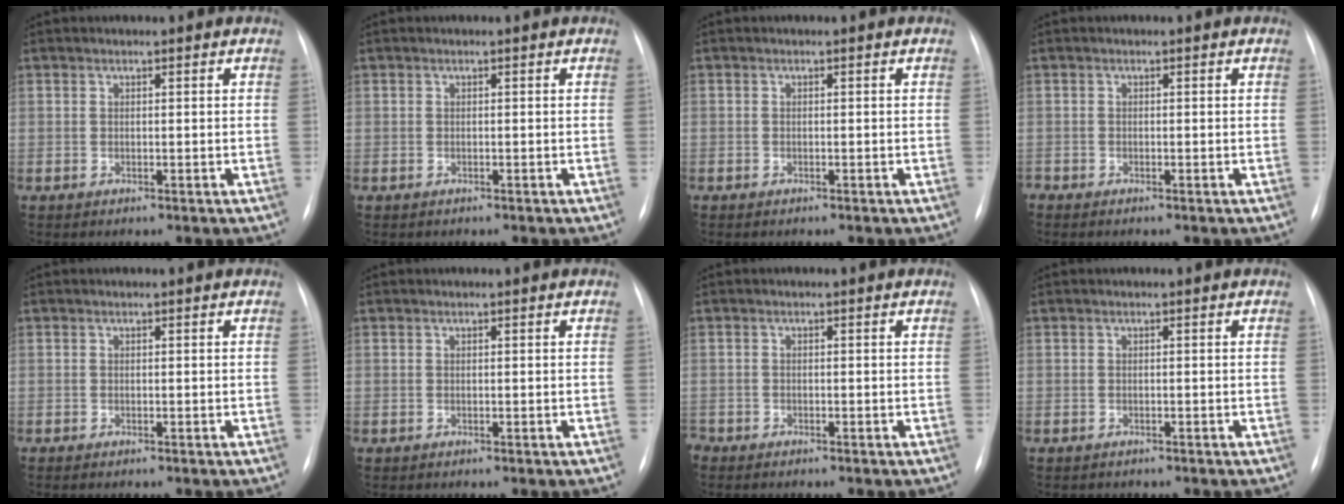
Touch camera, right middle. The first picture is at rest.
{"total": 0.5, "force": [-0.3, 0.4, -0.1], "torque": [-0.004, 0.006, -0.005]}
{"total": 0.6, "force": [-0.5, 0.3, 0.2], "torque": [-0.003, 0.001, -0.006]}
{"total": 0.0}
{"total": 0.8, "force": [-0.6, 0.1, 0.5], "torque": [-0.009, -0.002, -0.005]}
{"total": 0.0}
{"total": 1.5, "force": [-1.3, 0.6, 0.2], "torque": [0.002, 0.001, -0.020]}
{"total": 0.9, "force": [-0.8, 0.5, 0.1], "torque": [-0.008, 0.001, -0.010]}